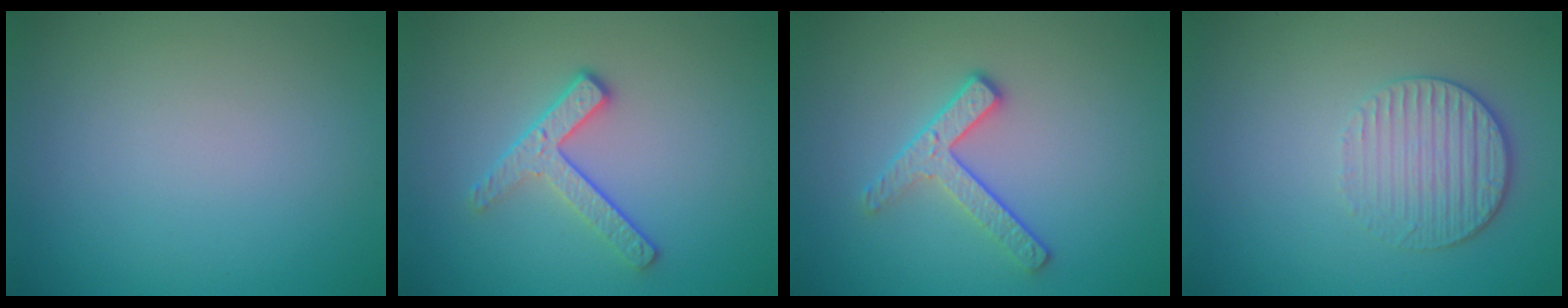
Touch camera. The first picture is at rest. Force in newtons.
{"total": 2.9, "press": 2.4, "slide": 1.6}
{"total": 2.8, "press": 2.4, "slide": 1.4}
{"total": 3.3, "press": 2.8, "slide": 1.8}